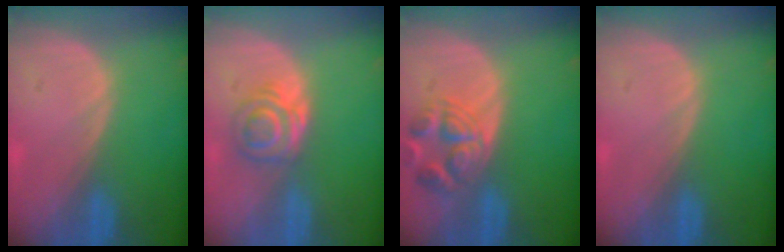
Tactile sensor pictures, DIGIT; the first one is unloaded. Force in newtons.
{"total": 5.2, "press": 4.8, "slide": 1.9}
{"total": 6.5, "press": 6.3, "slide": 1.6}
{"total": 0.0}